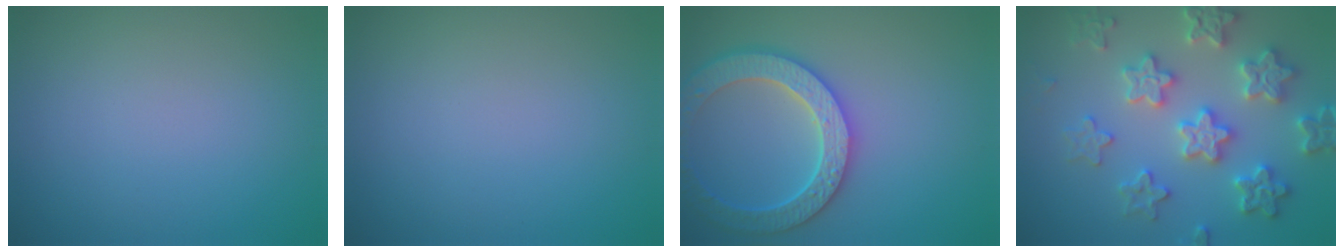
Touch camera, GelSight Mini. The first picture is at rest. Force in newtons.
{"total": 0.0}
{"total": 5.4, "press": 5.0, "slide": 1.9}
{"total": 6.1, "press": 6.0, "slide": 1.1}